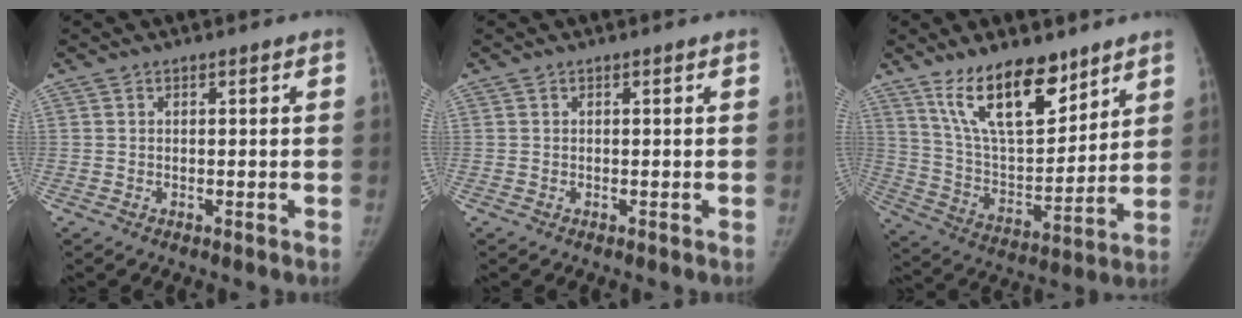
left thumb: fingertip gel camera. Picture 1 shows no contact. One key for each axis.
{"total": 0.0}
{"total": 17.4, "fx": 11.8, "fy": 7.1, "fz": 10.6, "tx": -0.136, "ty": -0.073, "tz": 0.222}